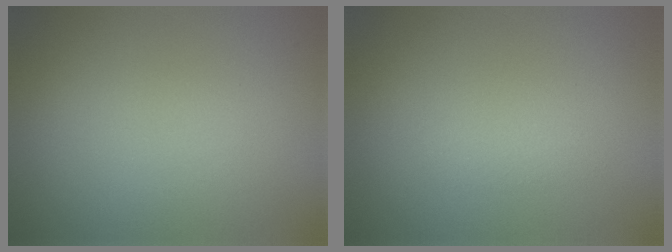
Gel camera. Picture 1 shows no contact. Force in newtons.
{"total": 0.8, "press": 0.8, "slide": 0.0}